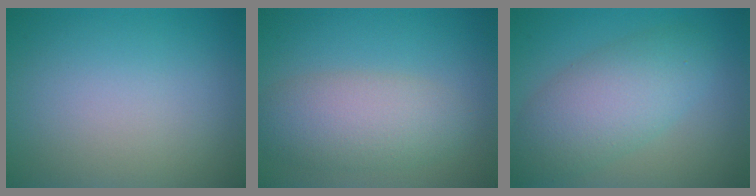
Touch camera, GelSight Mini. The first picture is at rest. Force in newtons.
{"total": 5.2, "press": 5.2, "slide": 0.3}
{"total": 6.0, "press": 6.0, "slide": 0.3}